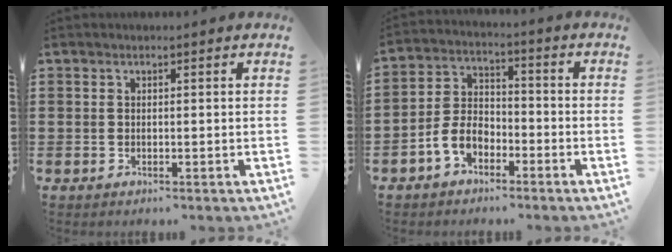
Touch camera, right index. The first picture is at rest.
{"total": 5.9, "force": [-3.2, 3.7, 3.3], "torque": [-0.088, 0.004, -0.066]}